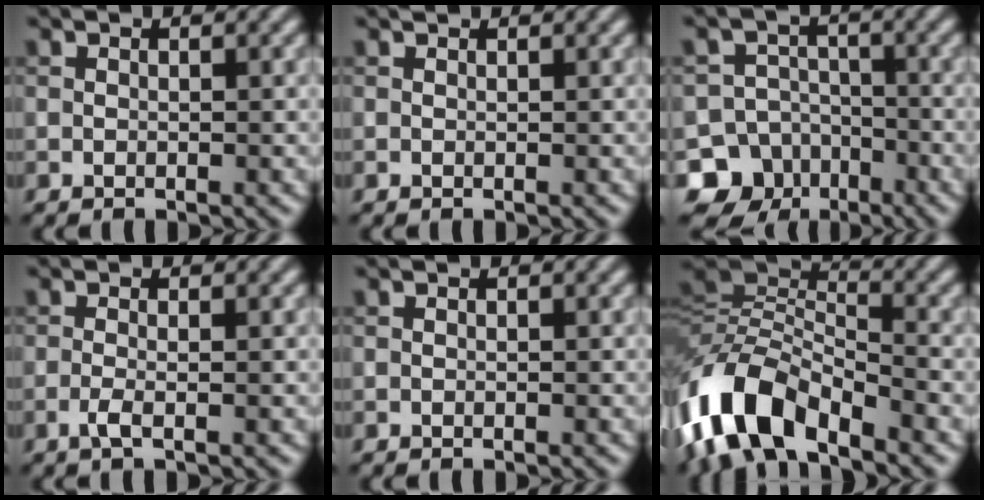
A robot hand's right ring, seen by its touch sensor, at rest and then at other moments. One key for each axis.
{"total": 0.0}
{"total": 11.4, "fx": -6.9, "fy": 8.9, "fz": 1.8, "tx": -0.027, "ty": -0.037, "tz": -0.131}
{"total": 1.5, "fx": -0.6, "fy": 0.4, "fz": 1.3, "tx": -0.027, "ty": -0.003, "tz": -0.015}
{"total": 0.0}
{"total": 9.5, "fx": -5.4, "fy": 4.4, "fz": 6.5, "tx": -0.129, "ty": 0.004, "tz": -0.119}